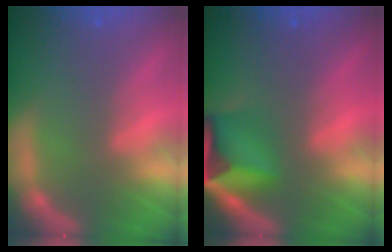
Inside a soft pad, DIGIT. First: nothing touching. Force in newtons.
{"total": 7.4}